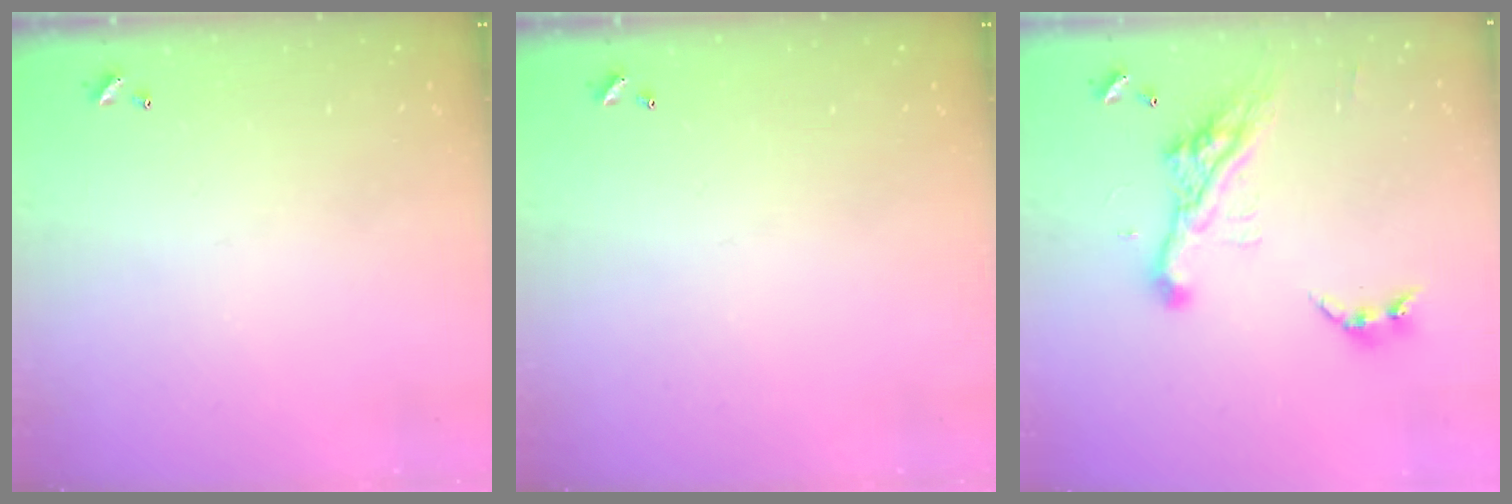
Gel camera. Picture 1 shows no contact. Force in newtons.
{"total": 0.0}
{"total": 14.0, "press": 13.9, "slide": 1.7}